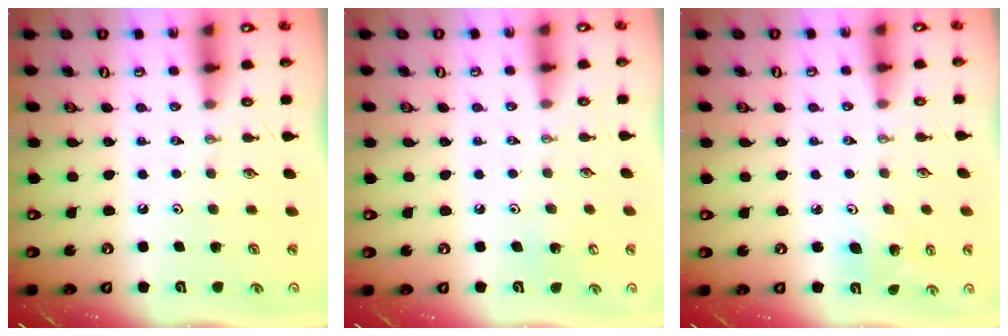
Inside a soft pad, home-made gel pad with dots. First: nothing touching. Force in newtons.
{"total": 4.4, "press": 4.3, "slide": 0.4}
{"total": 5.5, "press": 5.1, "slide": 1.9}